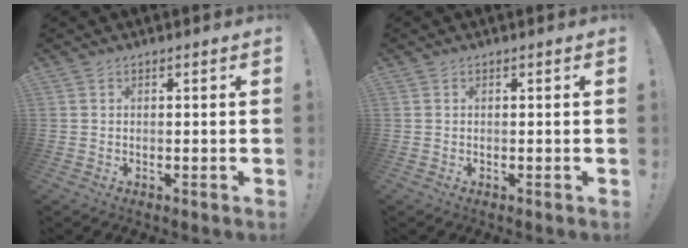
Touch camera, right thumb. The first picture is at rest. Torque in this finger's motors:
{"motor_torque": [0.00, 0.00, 0.00, 0.00, 0.00]}